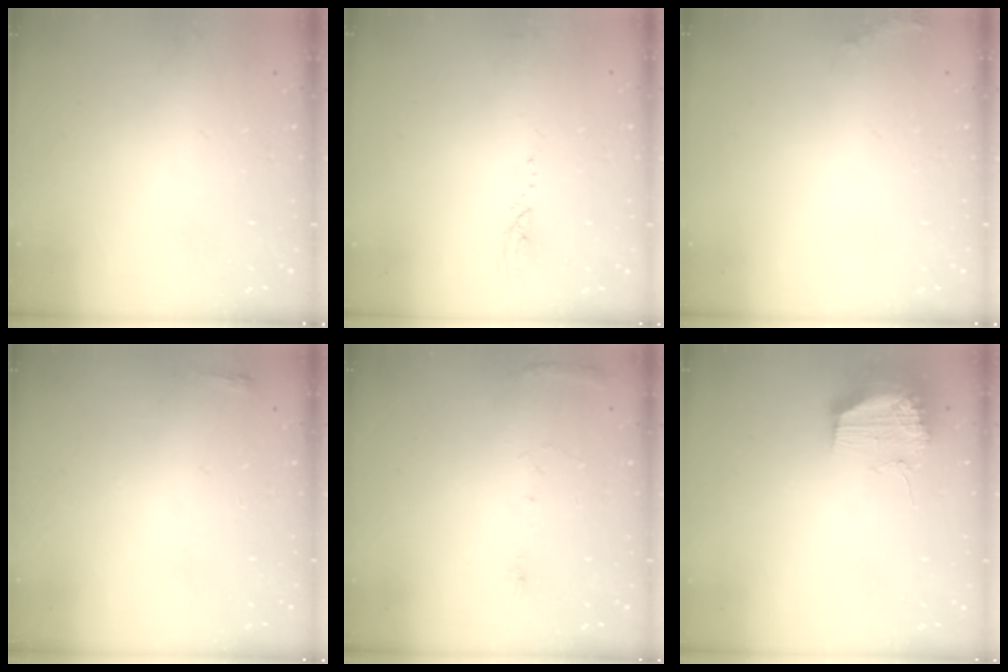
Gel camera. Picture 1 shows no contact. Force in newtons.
{"total": 2.4, "press": 2.4, "slide": 0.3}
{"total": 5.1, "press": 4.8, "slide": 1.8}
{"total": 2.0, "press": 2.0, "slide": 0.5}
{"total": 6.9, "press": 6.9, "slide": 0.7}
{"total": 11.1, "press": 11.1, "slide": 0.8}